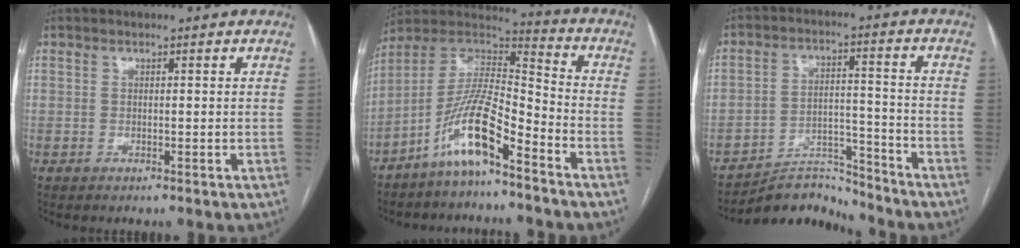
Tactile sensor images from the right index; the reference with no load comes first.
{"total": 12.2, "force": [-7.4, 2.3, 9.4], "torque": [-0.186, 0.017, -0.138]}
{"total": 7.7, "force": [-7.5, 1.4, -0.9], "torque": [0.023, 0.032, -0.126]}